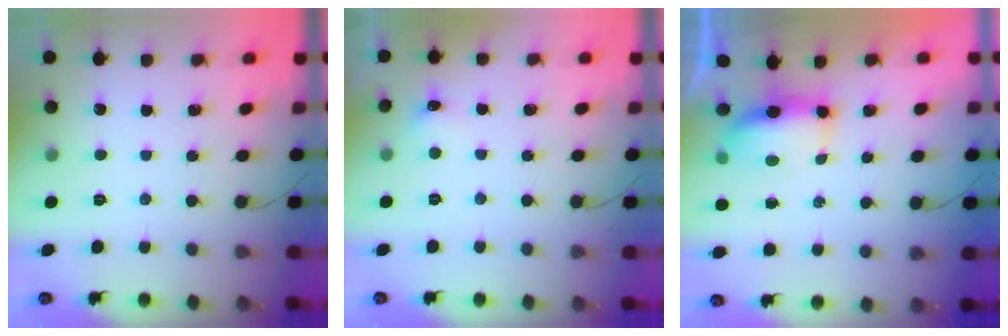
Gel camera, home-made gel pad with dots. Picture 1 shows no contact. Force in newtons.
{"total": 4.9, "press": 4.8, "slide": 1.3}
{"total": 7.9, "press": 7.3, "slide": 3.1}